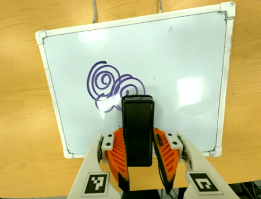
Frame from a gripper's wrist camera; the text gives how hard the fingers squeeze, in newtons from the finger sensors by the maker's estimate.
{"total": 4.9, "left": 3.7, "right": 6.1}